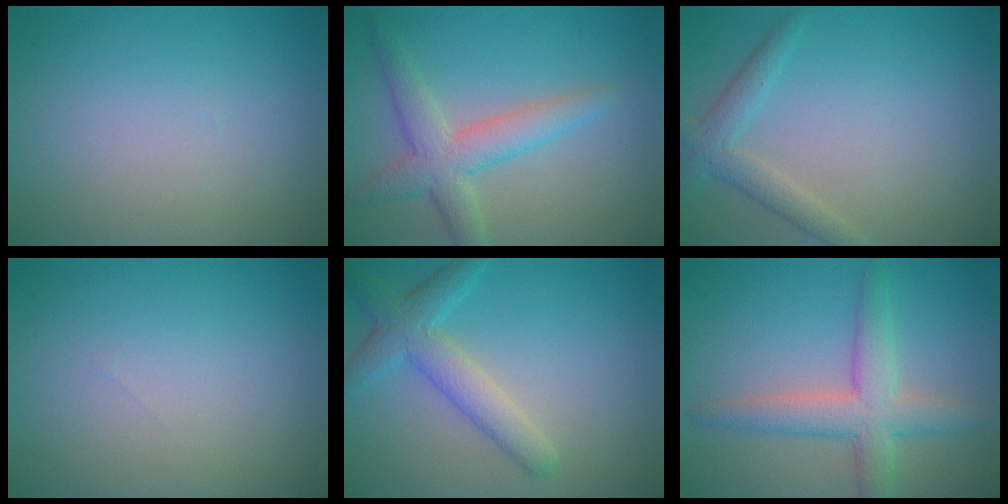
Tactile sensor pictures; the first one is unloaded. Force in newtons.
{"total": 4.3, "press": 4.3, "slide": 0.2}
{"total": 2.6, "press": 2.5, "slide": 0.1}
{"total": 0.0}
{"total": 4.0, "press": 4.0, "slide": 0.2}
{"total": 4.6, "press": 4.6, "slide": 0.2}